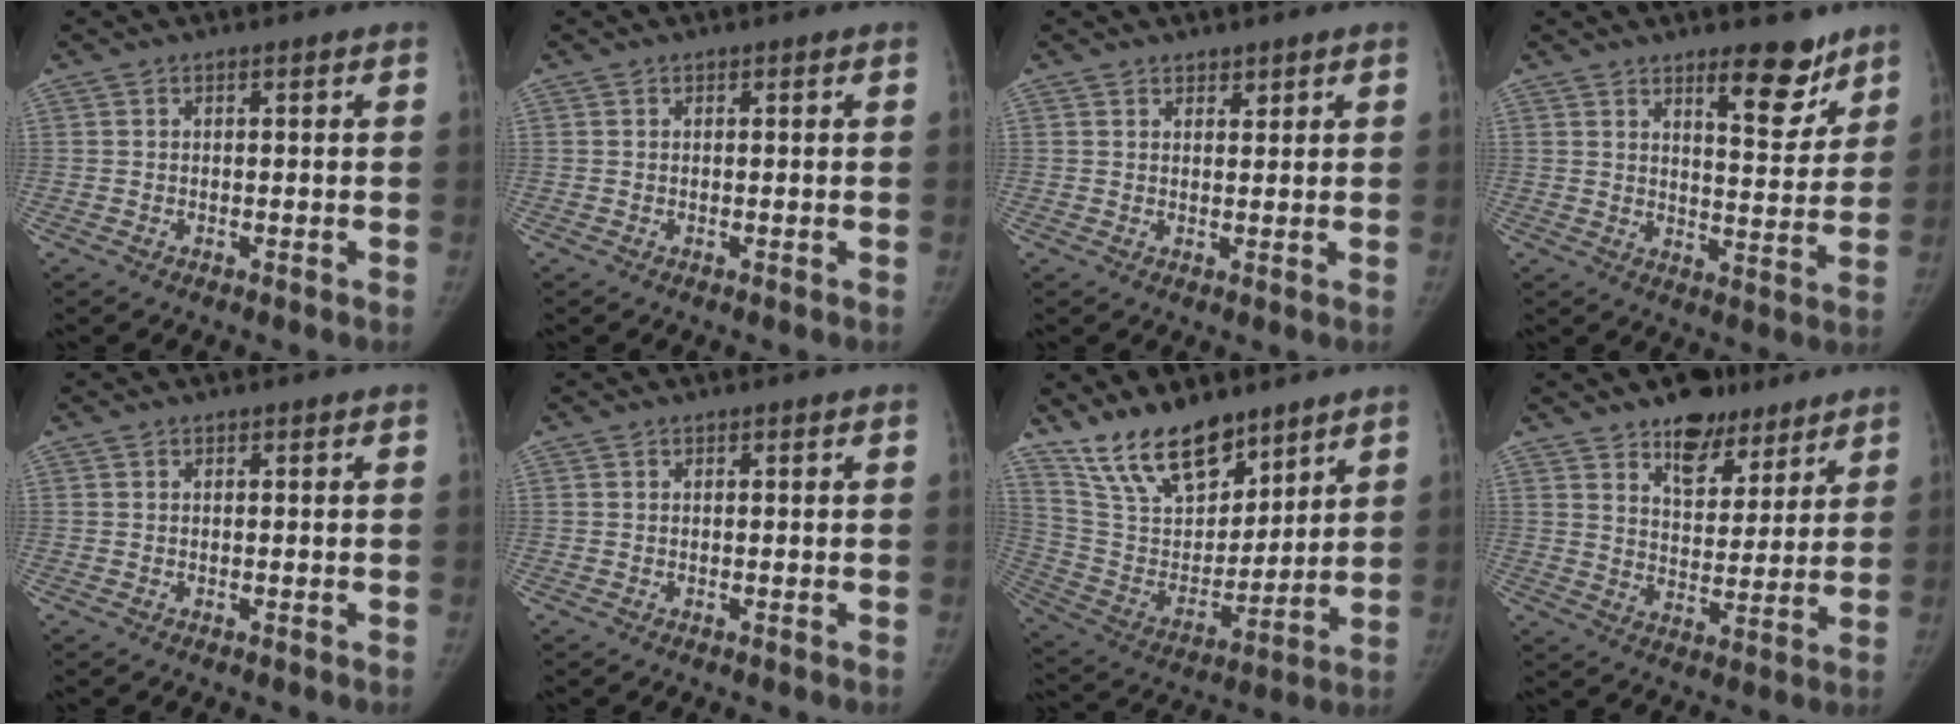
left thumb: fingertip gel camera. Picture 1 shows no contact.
{"total": 0.0}
{"total": 1.6, "force": [1.3, 0.9, 0.2], "torque": [0.015, -0.008, 0.017]}
{"total": 9.6, "force": [6.7, 3.4, 6.0], "torque": [-0.055, -0.050, 0.100]}
{"total": 0.0}
{"total": 0.0}
{"total": 17.2, "force": [12.7, 8.7, 7.8], "torque": [-0.087, -0.068, 0.236]}
{"total": 11.5, "force": [8.1, 6.3, 5.3], "torque": [-0.038, -0.049, 0.127]}